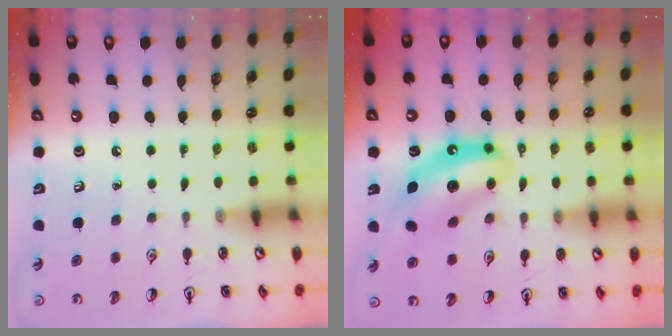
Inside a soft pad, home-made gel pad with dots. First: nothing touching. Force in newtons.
{"total": 11.5, "press": 10.9, "slide": 3.8}